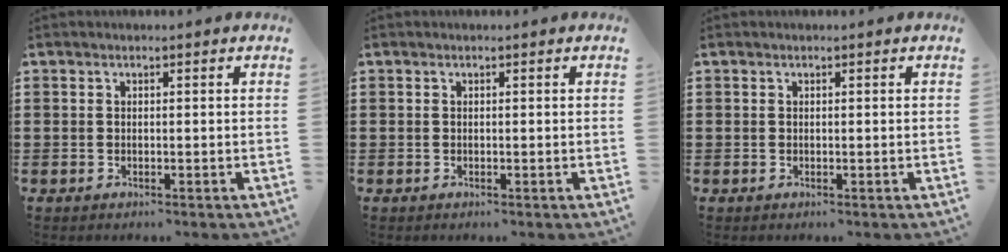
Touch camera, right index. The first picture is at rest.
{"total": 0.0}
{"total": 0.0}